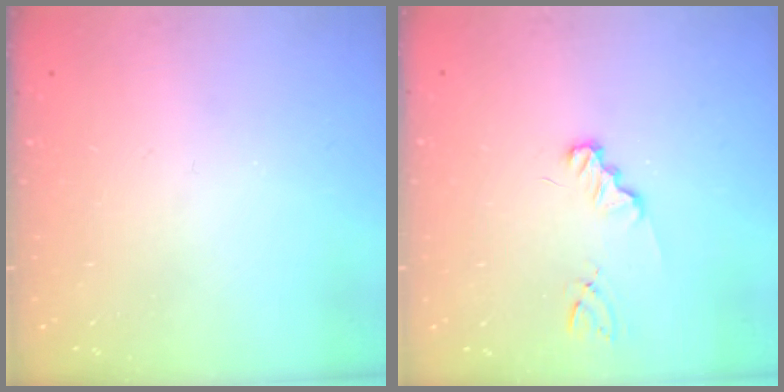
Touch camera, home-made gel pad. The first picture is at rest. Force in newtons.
{"total": 1.3, "press": 1.3, "slide": 0.2}